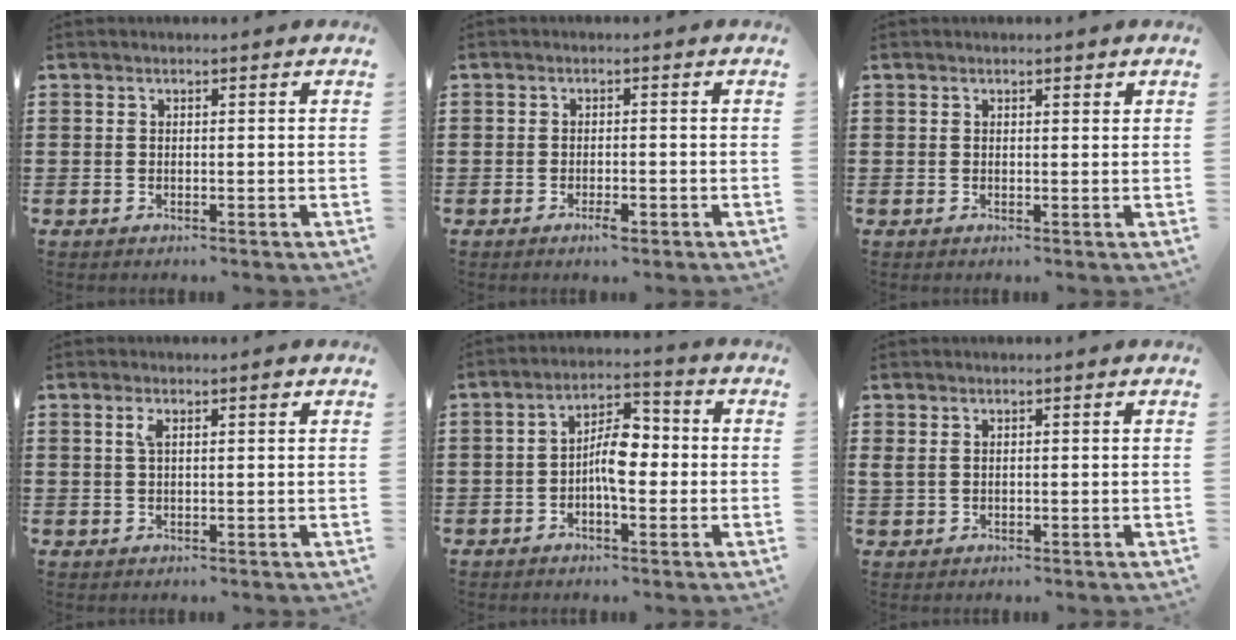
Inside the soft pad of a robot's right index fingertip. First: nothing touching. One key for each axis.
{"total": 2.1, "fx": -1.2, "fy": 0.6, "fz": 1.6, "tx": -0.029, "ty": -0.003, "tz": -0.022}
{"total": 0.7, "fx": 0.4, "fy": 0.4, "fz": 0.4, "tx": -0.007, "ty": 0.004, "tz": 0.007}
{"total": 2.3, "fx": 1.0, "fy": 0.6, "fz": 2.0, "tx": -0.041, "ty": 0.004, "tz": 0.016}
{"total": 6.2, "fx": -1.0, "fy": 2.5, "fz": 5.6, "tx": -0.091, "ty": 0.007, "tz": -0.020}
{"total": 1.1, "fx": 0.6, "fy": 0.7, "fz": 0.7, "tx": -0.017, "ty": 0.004, "tz": 0.010}